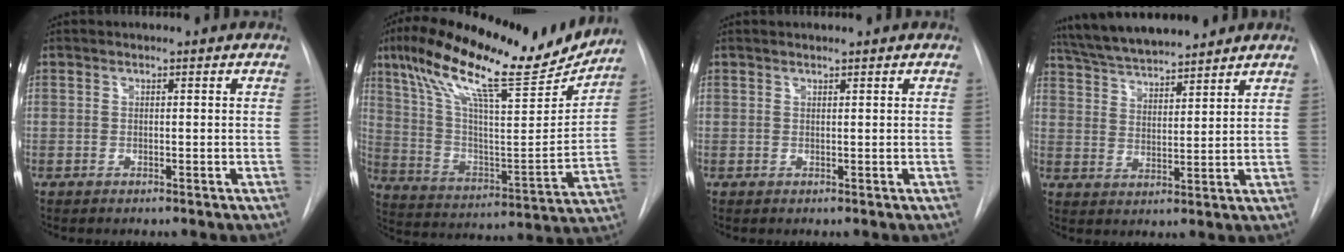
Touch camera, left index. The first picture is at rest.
{"total": 23.4, "force": [18.7, 3.8, 13.6], "torque": [-0.239, 0.002, 0.298]}
{"total": 0.9, "force": [0.8, 0.0, 0.5], "torque": [-0.010, 0.011, 0.016]}
{"total": 12.7, "force": [11.5, 1.6, 5.0], "torque": [-0.091, 0.023, 0.198]}